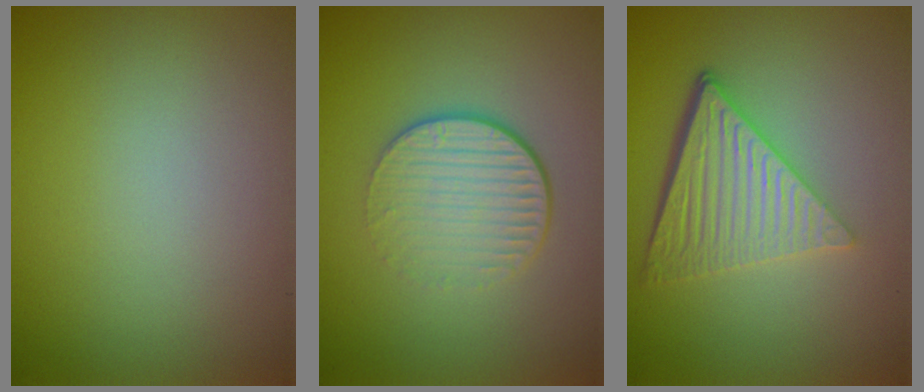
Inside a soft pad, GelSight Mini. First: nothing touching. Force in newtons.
{"total": 4.5, "press": 2.8, "slide": 3.5}
{"total": 6.0, "press": 4.2, "slide": 4.3}